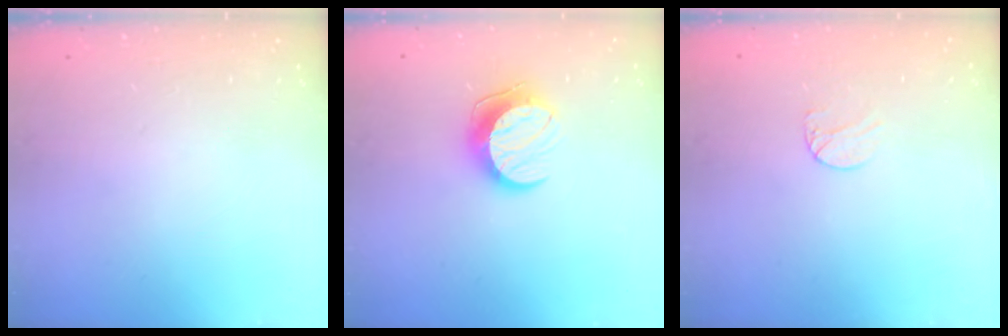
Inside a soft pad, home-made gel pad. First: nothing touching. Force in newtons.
{"total": 10.6, "press": 10.5, "slide": 0.7}
{"total": 6.5, "press": 6.4, "slide": 0.6}